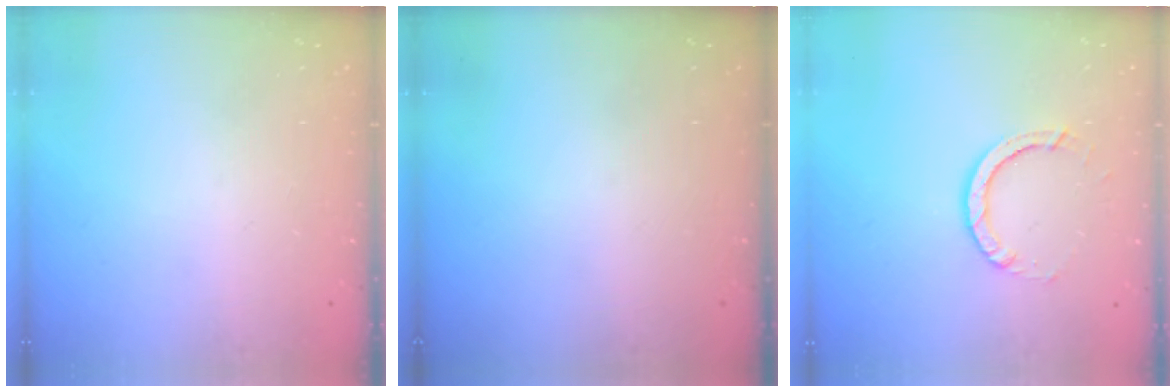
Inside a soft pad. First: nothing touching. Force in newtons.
{"total": 0.0}
{"total": 5.6, "press": 5.6, "slide": 0.4}